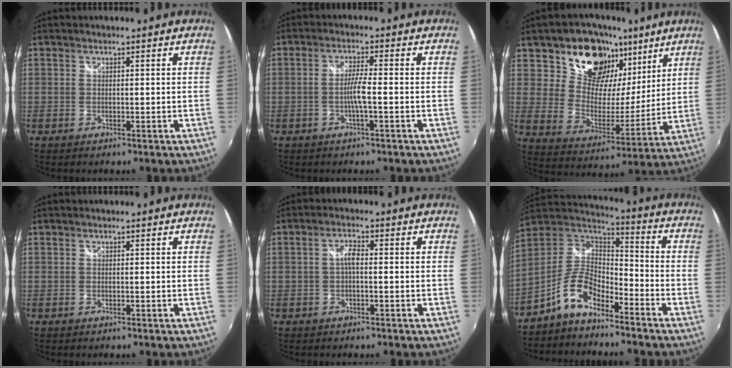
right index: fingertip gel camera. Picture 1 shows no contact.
{"total": 3.7, "force": [-1.2, -0.3, 3.5], "torque": [-0.069, 0.001, -0.023]}
{"total": 18.1, "force": [10.7, 12.3, 7.9], "torque": [-0.147, 0.009, 0.186]}
{"total": 0.0}
{"total": 2.3, "force": [-0.4, 0.7, 2.1], "torque": [-0.042, 0.007, -0.008]}
{"total": 10.7, "force": [-6.9, 4.5, 6.8], "torque": [-0.156, 0.022, -0.139]}